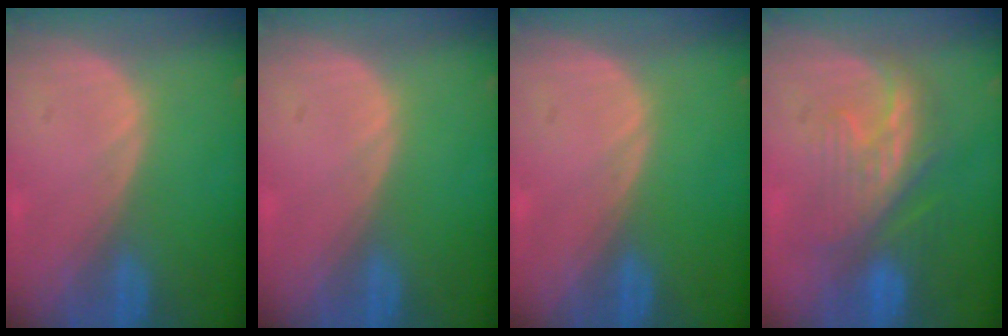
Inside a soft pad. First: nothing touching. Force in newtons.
{"total": 0.0}
{"total": 0.0}
{"total": 8.2, "press": 7.9, "slide": 1.8}